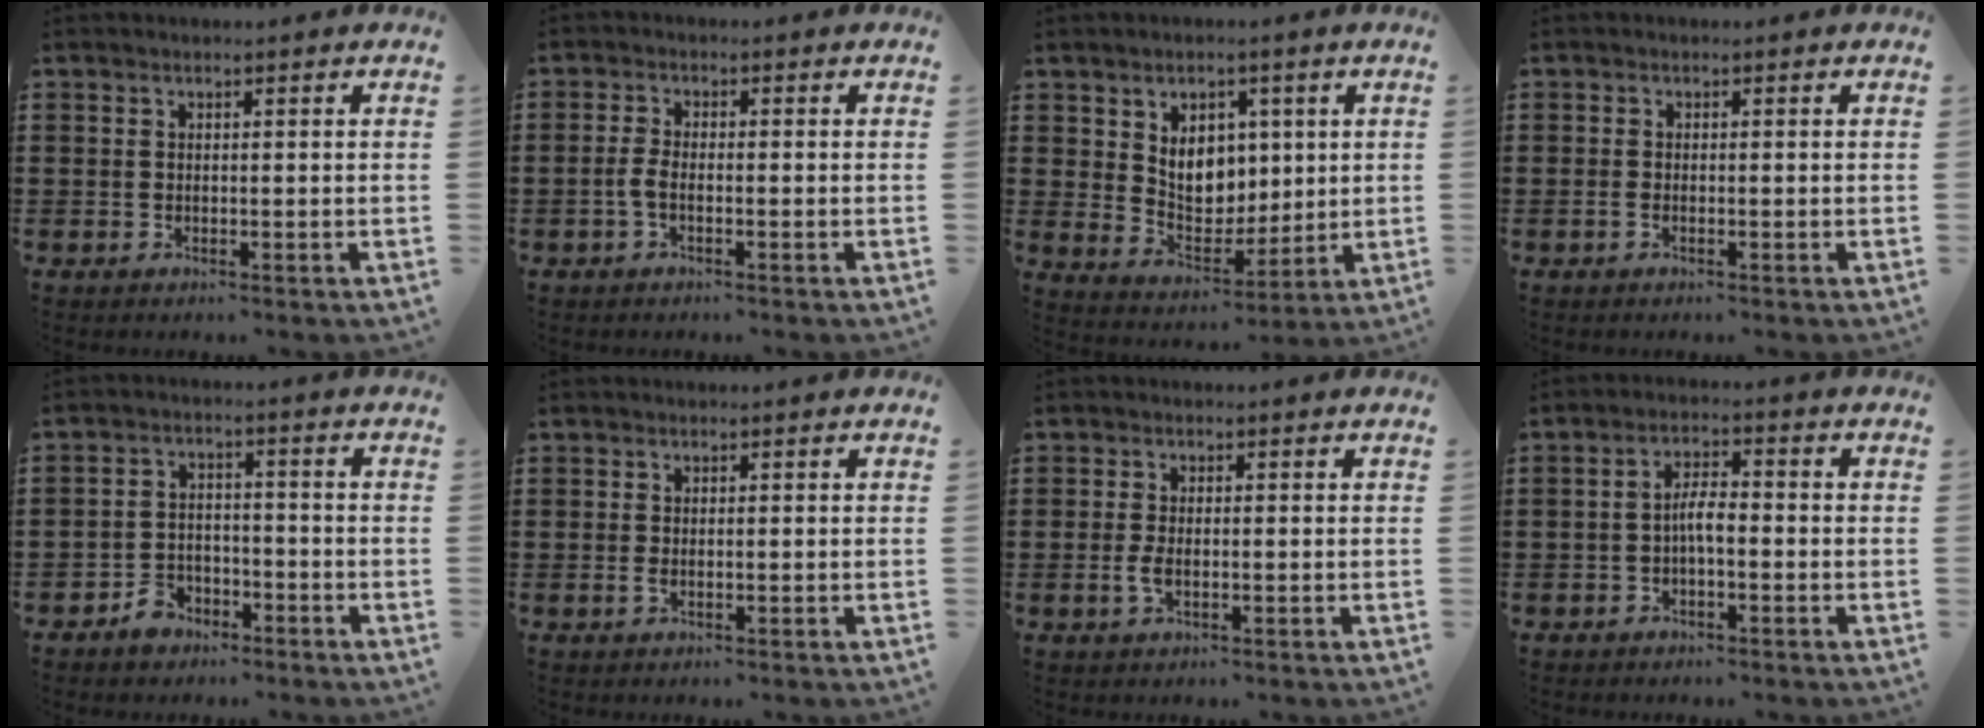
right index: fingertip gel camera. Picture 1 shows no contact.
{"total": 2.4, "force": [-1.0, 0.6, 2.1], "torque": [-0.061, -0.009, -0.024]}
{"total": 7.2, "force": [2.1, 5.6, 4.1], "torque": [-0.076, 0.005, 0.037]}
{"total": 0.6, "force": [-0.4, 0.1, 0.5], "torque": [-0.010, -0.004, -0.006]}
{"total": 4.3, "force": [-3.3, 2.4, 1.3], "torque": [-0.031, 0.012, -0.065]}
{"total": 0.8, "force": [-0.3, 0.3, 0.7], "torque": [-0.022, -0.006, -0.007]}
{"total": 2.1, "force": [-0.5, 0.8, 1.9], "torque": [-0.051, -0.009, -0.013]}
{"total": 3.5, "force": [-1.0, 1.1, 3.2], "torque": [-0.066, 0.005, -0.022]}